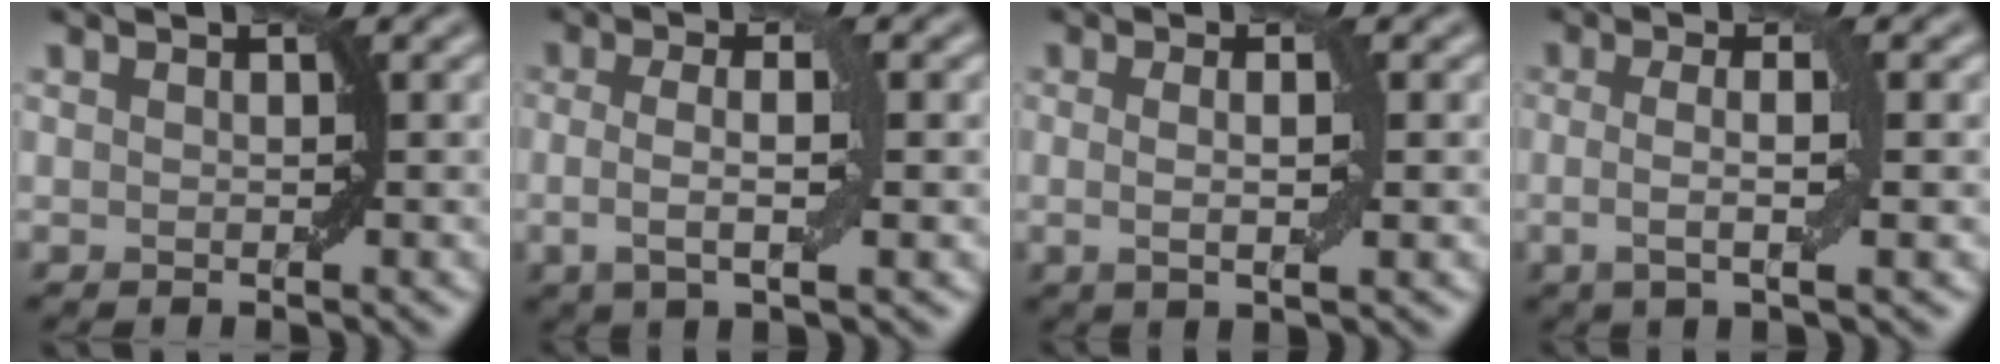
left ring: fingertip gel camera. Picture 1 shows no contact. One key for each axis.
{"total": 3.7, "fx": -0.2, "fy": 0.8, "fz": 3.6, "tx": -0.069, "ty": -0.004, "tz": -0.004}
{"total": 2.5, "fx": 0.1, "fy": 0.4, "fz": 2.5, "tx": -0.047, "ty": -0.002, "tz": 0.001}
{"total": 3.8, "fx": -0.2, "fy": 0.8, "fz": 3.7, "tx": -0.067, "ty": -0.006, "tz": -0.004}